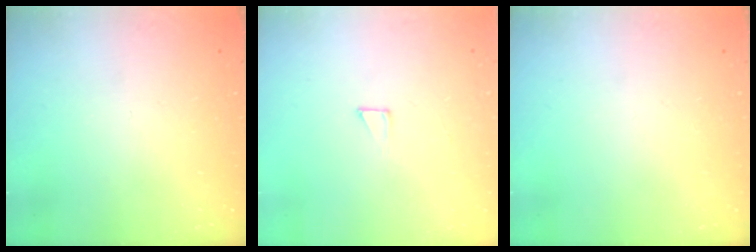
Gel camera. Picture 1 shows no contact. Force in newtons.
{"total": 1.9, "press": 1.9, "slide": 0.1}
{"total": 0.0}